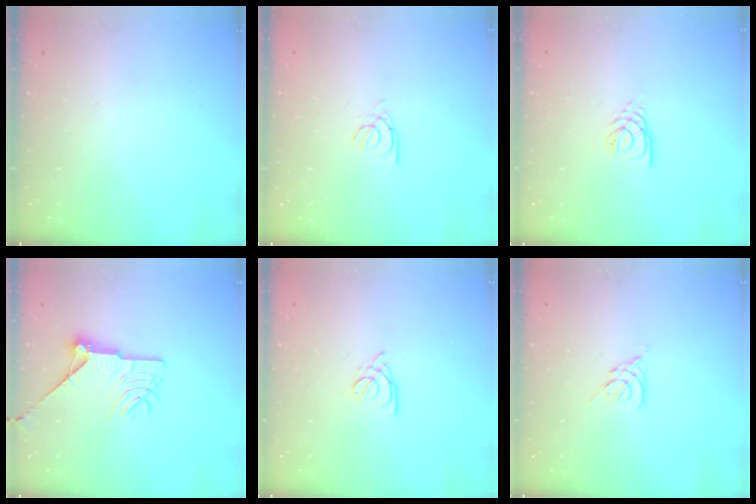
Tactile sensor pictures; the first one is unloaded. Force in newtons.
{"total": 2.2, "press": 2.2, "slide": 0.2}
{"total": 2.9, "press": 2.8, "slide": 0.4}
{"total": 12.8, "press": 12.8, "slide": 0.8}
{"total": 1.6, "press": 1.5, "slide": 0.5}
{"total": 2.6, "press": 2.5, "slide": 0.7}